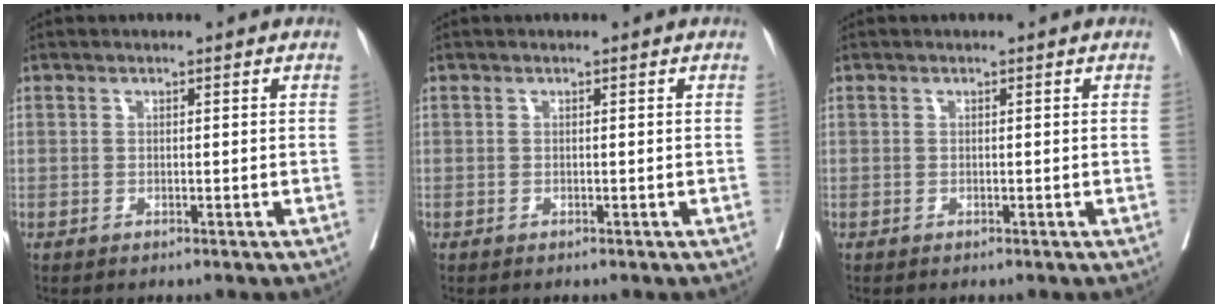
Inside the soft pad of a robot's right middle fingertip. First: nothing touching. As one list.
[{"total": 0.0}, {"total": 0.0}]